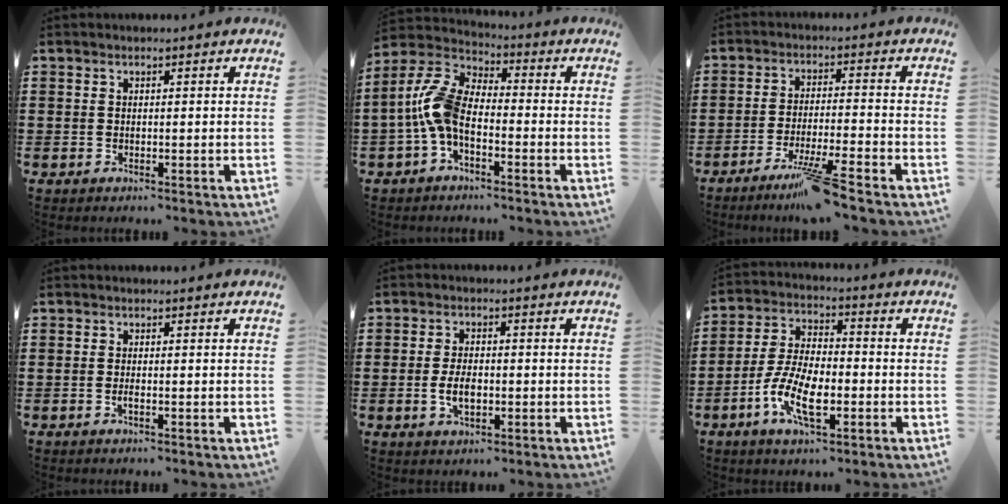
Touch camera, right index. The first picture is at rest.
{"total": 8.5, "force": [-2.2, 4.1, 7.1], "torque": [-0.185, -0.008, -0.052]}
{"total": 6.9, "force": [-5.3, -0.5, 4.4], "torque": [-0.087, -0.017, -0.100]}
{"total": 0.9, "force": [-0.4, 0.2, 0.8], "torque": [-0.016, -0.005, -0.006]}
{"total": 4.0, "force": [-0.8, 2.1, 3.4], "torque": [-0.077, -0.001, -0.017]}
{"total": 9.5, "force": [-3.6, 3.9, 7.9], "torque": [-0.185, -0.011, -0.071]}